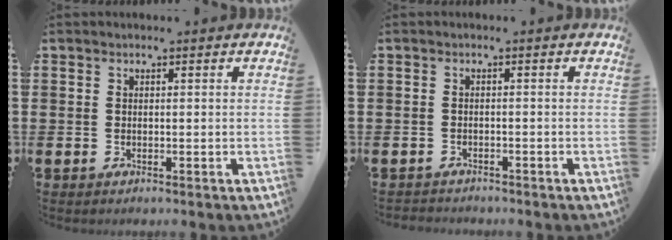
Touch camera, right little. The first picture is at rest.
{"total": 0.9, "force": [-0.9, 0.1, -0.1], "torque": [0.000, 0.002, -0.020]}